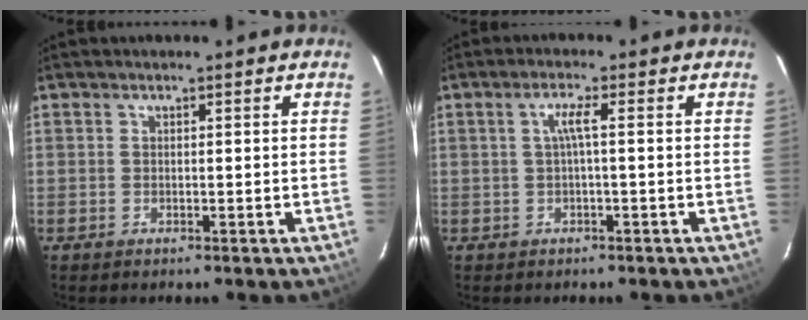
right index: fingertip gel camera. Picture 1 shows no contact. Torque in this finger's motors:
{"motor_torque": [0.04, 0.00, 0.04, 0.06]}